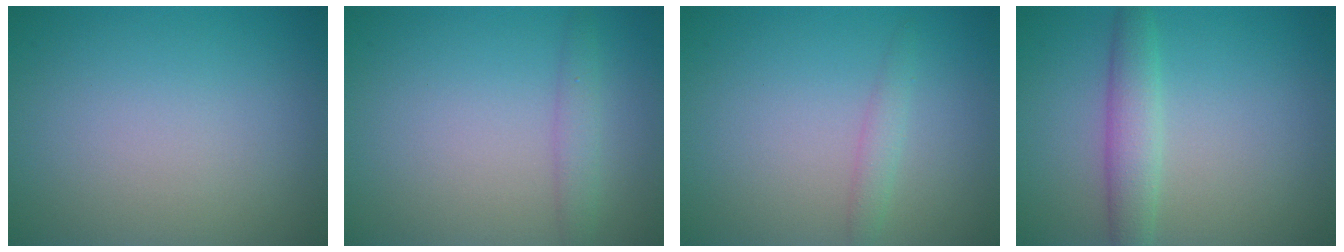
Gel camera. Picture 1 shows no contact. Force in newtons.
{"total": 1.7, "press": 1.7, "slide": 0.1}
{"total": 1.3, "press": 1.3, "slide": 0.0}
{"total": 3.0, "press": 3.0, "slide": 0.0}